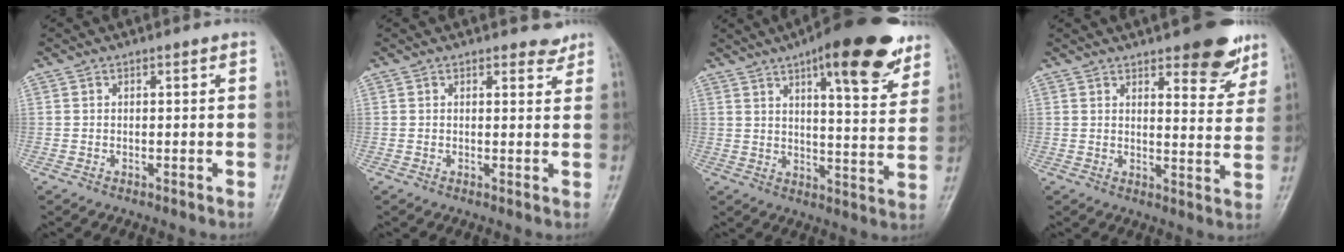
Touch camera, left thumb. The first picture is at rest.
{"total": 2.1, "force": [1.9, 0.9, 0.4], "torque": [0.007, -0.016, 0.017]}
{"total": 19.0, "force": [11.5, 5.4, 14.2], "torque": [-0.164, -0.043, 0.161]}
{"total": 11.1, "force": [7.3, 3.9, 7.3], "torque": [-0.057, -0.040, 0.093]}